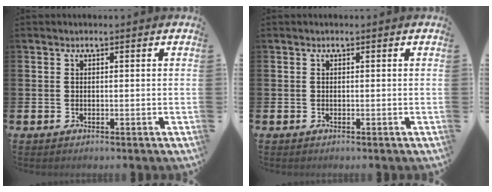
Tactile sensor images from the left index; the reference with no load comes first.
{"total": 0.0}